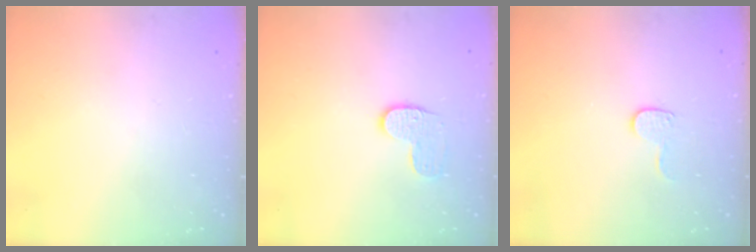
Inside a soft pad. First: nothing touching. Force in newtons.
{"total": 6.8, "press": 6.8, "slide": 0.2}
{"total": 5.5, "press": 5.5, "slide": 0.5}